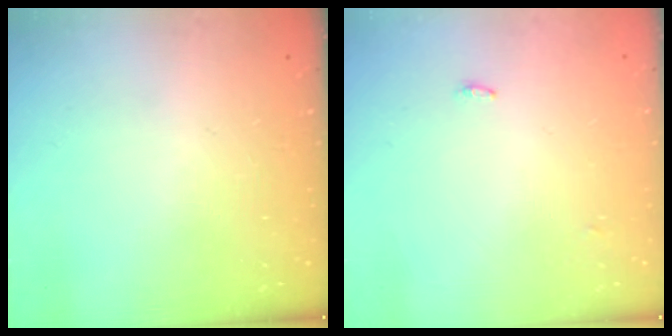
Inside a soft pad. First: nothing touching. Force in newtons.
{"total": 6.3, "press": 2.7, "slide": 5.7}